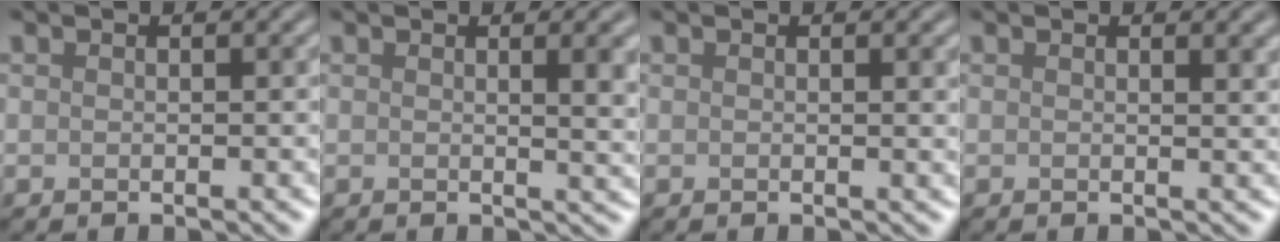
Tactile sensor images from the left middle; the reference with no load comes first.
{"total": 3.5, "force": [0.8, 1.1, 3.2], "torque": [-0.031, 0.000, 0.011]}
{"total": 0.8, "force": [0.3, 0.1, 0.8], "torque": [-0.009, -0.001, 0.007]}
{"total": 1.0, "force": [0.7, 0.2, 0.8], "torque": [-0.008, -0.001, 0.012]}